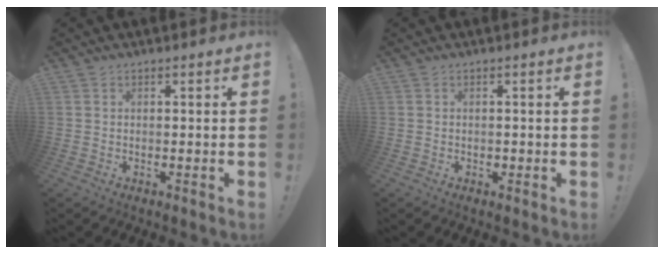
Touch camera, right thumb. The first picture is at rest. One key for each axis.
{"total": 0.6, "fx": -0.2, "fy": 0.6, "fz": 0.1, "tx": 0.000, "ty": 0.003, "tz": -0.003}